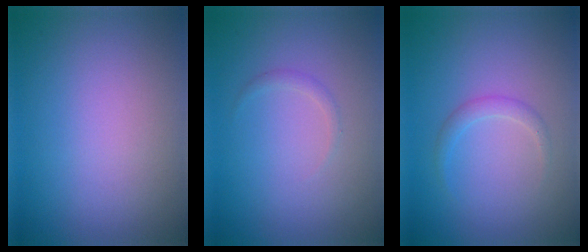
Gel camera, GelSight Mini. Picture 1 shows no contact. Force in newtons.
{"total": 0.6, "press": 0.6, "slide": 0.0}
{"total": 1.2, "press": 1.2, "slide": 0.0}